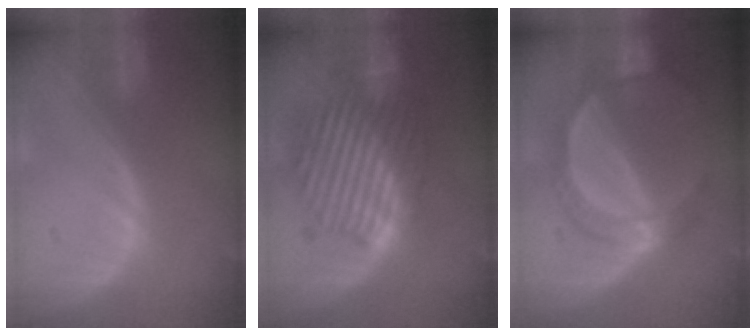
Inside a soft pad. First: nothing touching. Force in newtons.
{"total": 9.2, "press": 9.2, "slide": 0.5}
{"total": 7.2, "press": 6.4, "slide": 3.3}